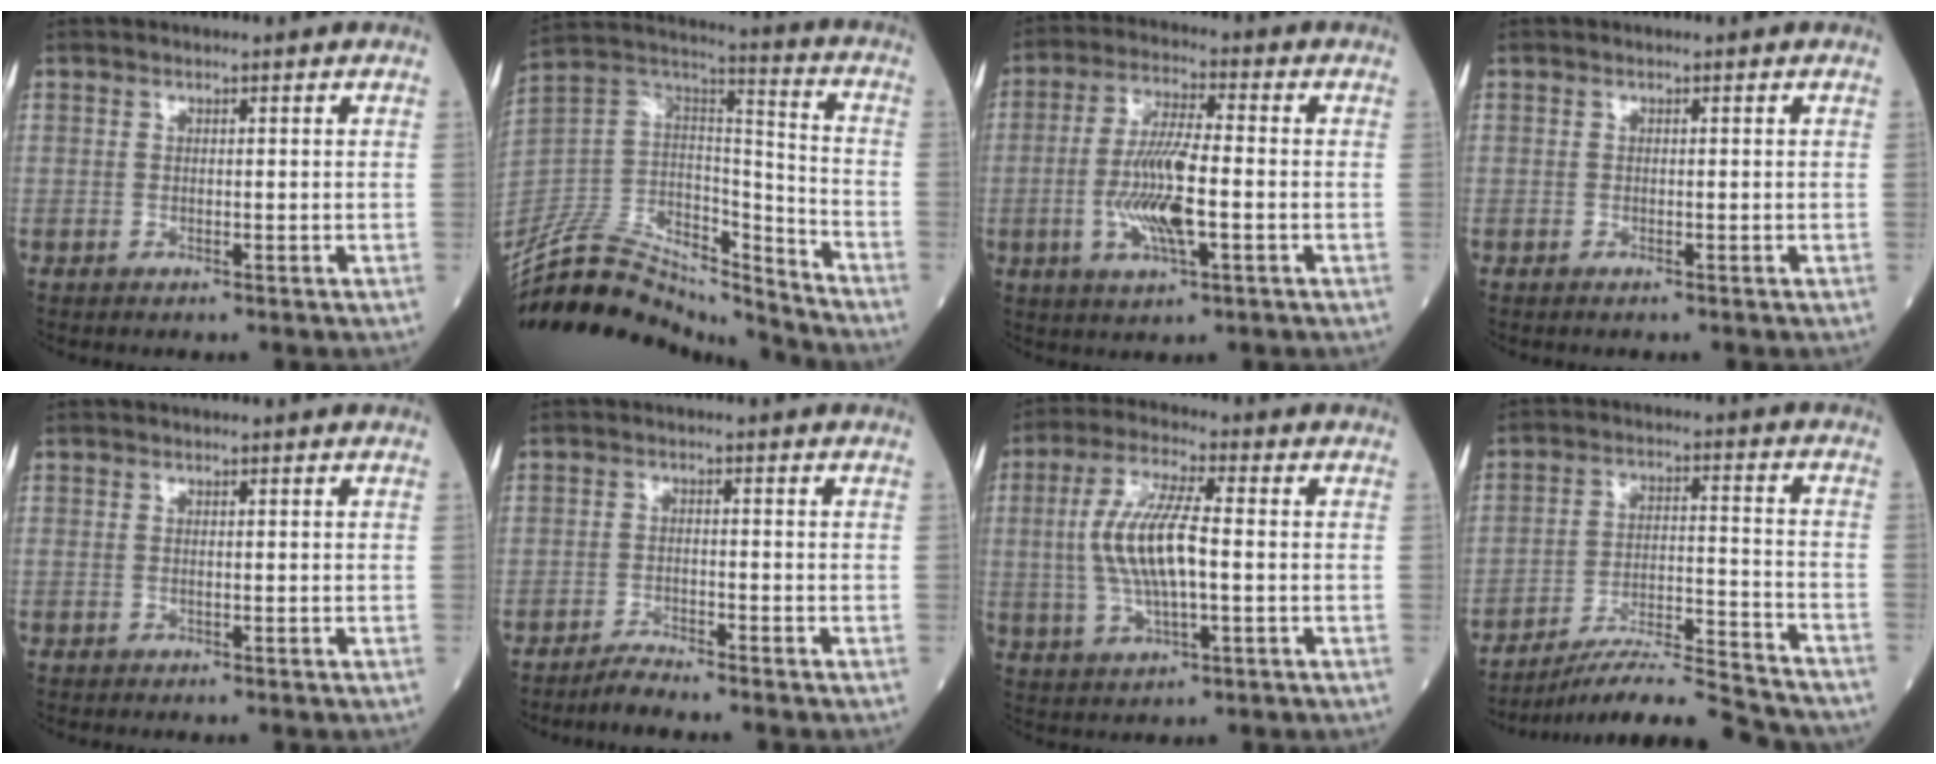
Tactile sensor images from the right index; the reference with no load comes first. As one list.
[{"total": 22.4, "force": [-21.0, 5.1, 6.1], "torque": [-0.137, 0.035, -0.361]}, {"total": 10.3, "force": [-2.1, 1.9, 9.9], "torque": [-0.200, -0.003, -0.039]}, {"total": 0.5, "force": [-0.3, 0.1, 0.4], "torque": [-0.009, -0.001, -0.004]}, {"total": 0.0}, {"total": 2.7, "force": [-2.6, -0.5, 0.6], "torque": [-0.015, -0.012, -0.051]}, {"total": 10.3, "force": [0.0, 2.4, 10.0], "torque": [-0.211, 0.006, 0.001]}, {"total": 15.2, "force": [-14.2, 0.6, 5.4], "torque": [-0.095, 0.009, -0.227]}]